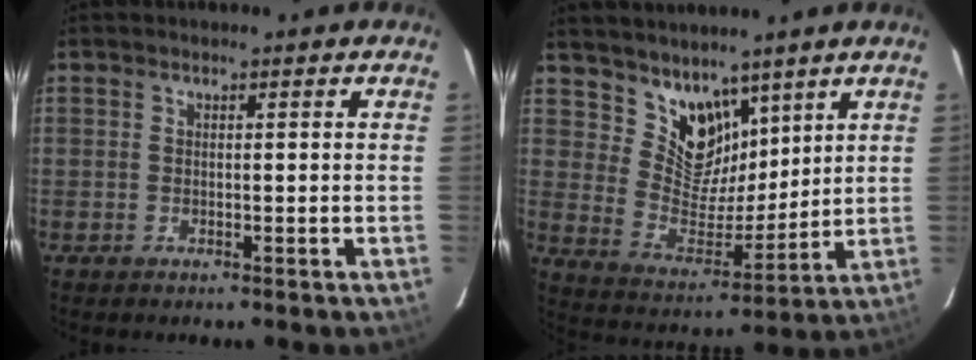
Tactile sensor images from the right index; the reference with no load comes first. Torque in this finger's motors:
{"motor_torque": [-0.04, 0.26, 0.00, 0.00]}